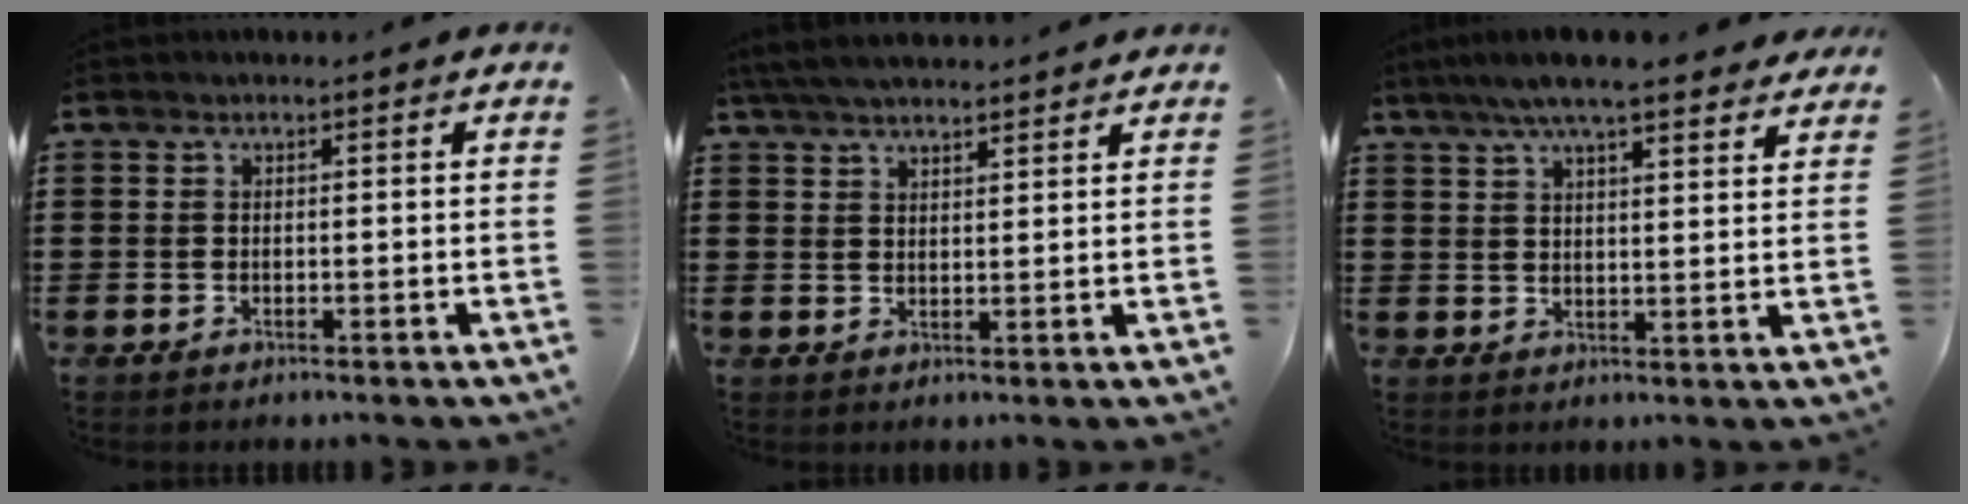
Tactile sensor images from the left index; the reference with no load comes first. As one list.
[{"total": 4.5, "force": [4.1, 0.3, 1.7], "torque": [-0.044, -0.008, 0.076]}, {"total": 7.1, "force": [6.0, 0.8, 3.6], "torque": [-0.086, -0.013, 0.108]}]